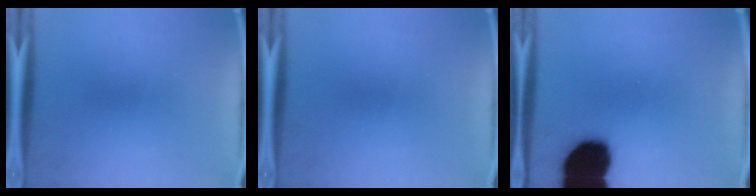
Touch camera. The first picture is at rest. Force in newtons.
{"total": 0.0}
{"total": 19.7}